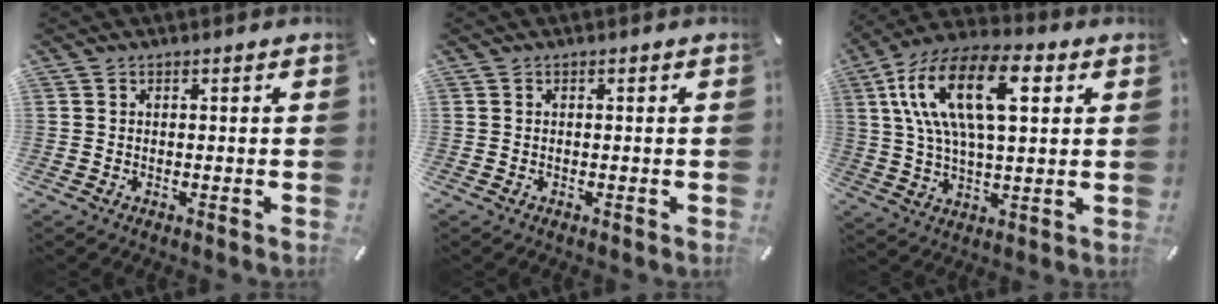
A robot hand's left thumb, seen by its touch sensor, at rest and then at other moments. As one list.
[{"total": 0.0}, {"total": 19.1, "force": [6.6, 9.1, 15.4], "torque": [-0.322, 0.001, 0.105]}]